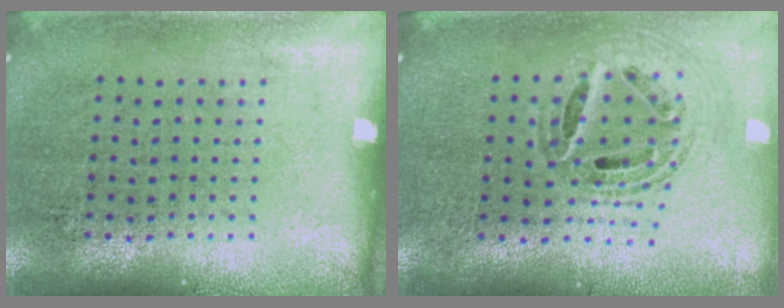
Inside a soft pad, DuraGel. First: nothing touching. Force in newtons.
{"total": 0.9, "press": 0.9, "slide": 0.2}